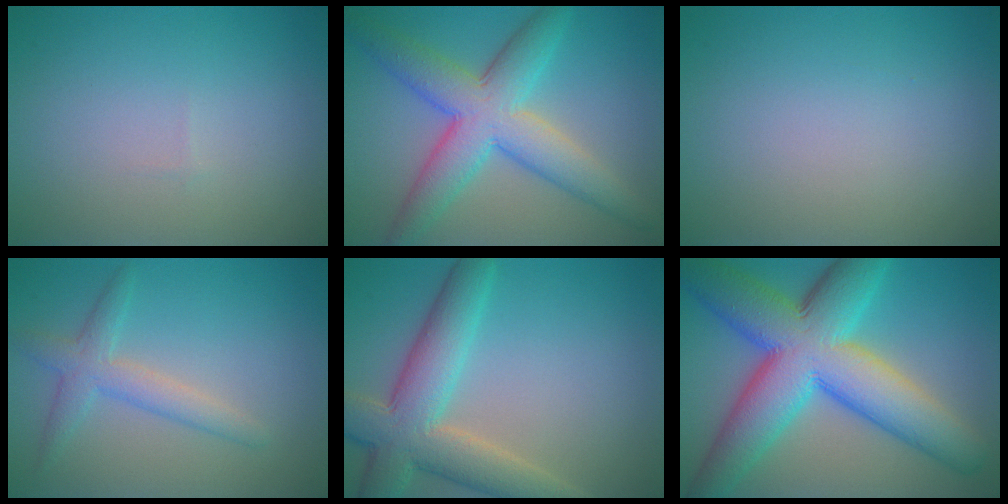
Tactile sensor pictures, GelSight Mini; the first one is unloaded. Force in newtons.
{"total": 7.8, "press": 7.8, "slide": 0.2}
{"total": 0.0}
{"total": 3.0, "press": 3.0, "slide": 0.1}
{"total": 7.7, "press": 7.7, "slide": 0.8}
{"total": 13.4, "press": 13.4, "slide": 0.3}